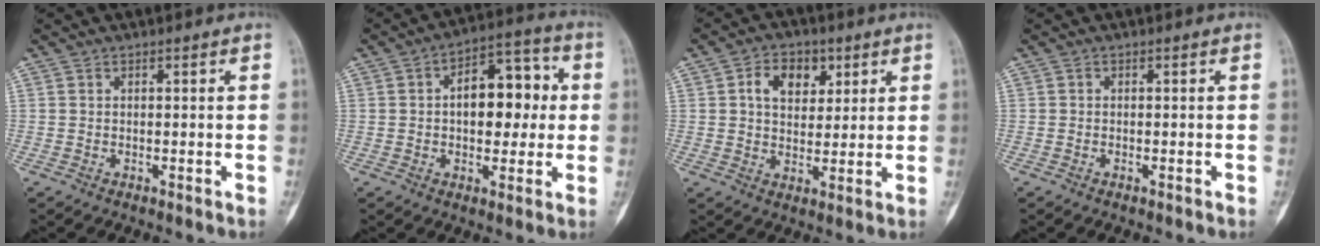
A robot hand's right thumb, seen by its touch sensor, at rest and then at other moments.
{"total": 12.8, "force": [1.0, 7.6, 10.3], "torque": [-0.107, 0.027, 0.009]}
{"total": 8.1, "force": [2.9, 5.7, 4.9], "torque": [-0.046, -0.005, 0.046]}
{"total": 0.0}